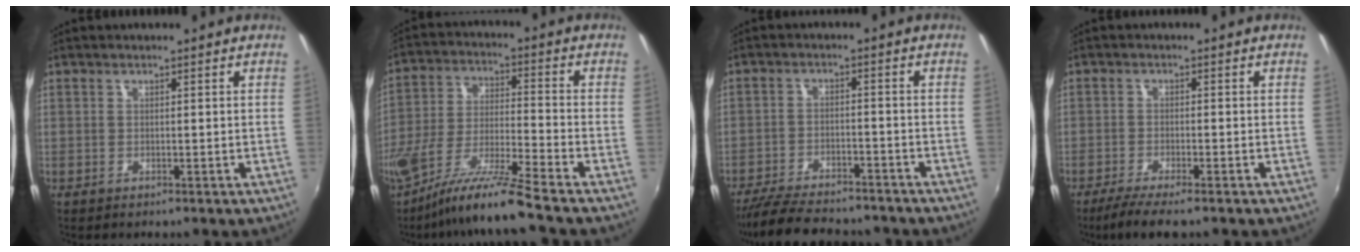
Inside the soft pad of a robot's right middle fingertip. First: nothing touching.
{"total": 12.6, "force": [-10.0, -1.4, 7.6], "torque": [-0.147, -0.020, -0.187]}
{"total": 16.0, "force": [-13.6, 4.3, 7.2], "torque": [-0.151, -0.025, -0.205]}
{"total": 5.5, "force": [-4.3, 0.5, 3.4], "torque": [-0.084, -0.017, -0.078]}